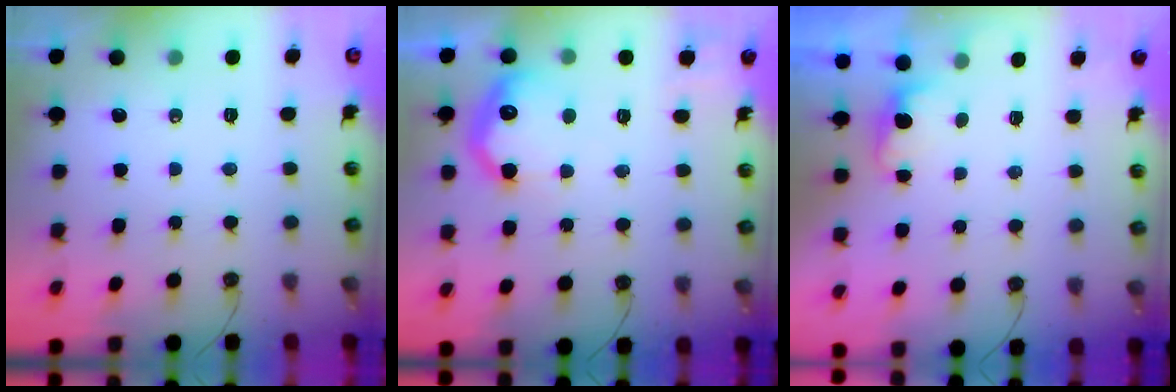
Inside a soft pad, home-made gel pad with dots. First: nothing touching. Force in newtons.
{"total": 14.3, "press": 14.2, "slide": 1.0}
{"total": 0.7, "press": 0.0, "slide": 0.7}